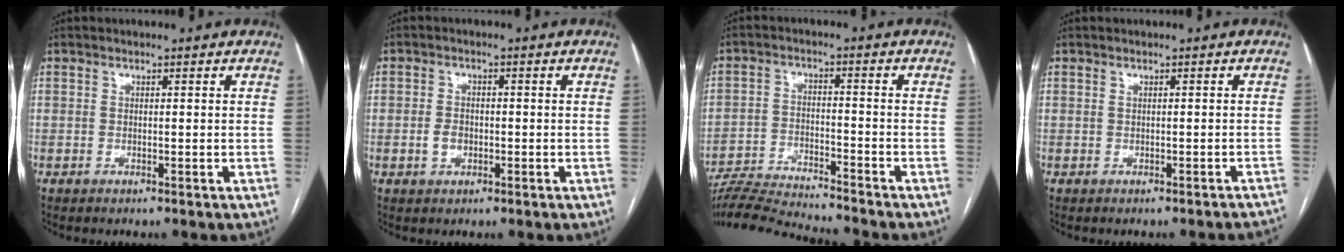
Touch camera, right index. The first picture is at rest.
{"total": 2.6, "force": [-0.7, 1.8, 1.8], "torque": [-0.035, 0.004, -0.011]}
{"total": 11.4, "force": [-11.0, -1.1, 2.7], "torque": [-0.045, -0.007, -0.192]}
{"total": 2.6, "force": [-2.4, -0.3, 0.8], "torque": [-0.004, 0.003, -0.021]}